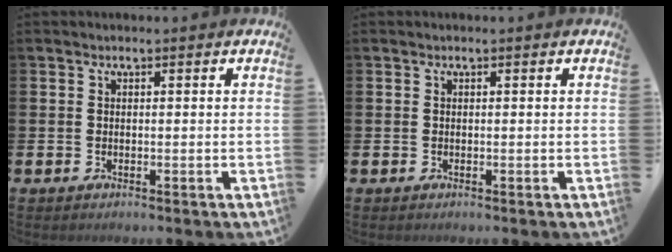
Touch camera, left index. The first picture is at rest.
{"total": 0.0}